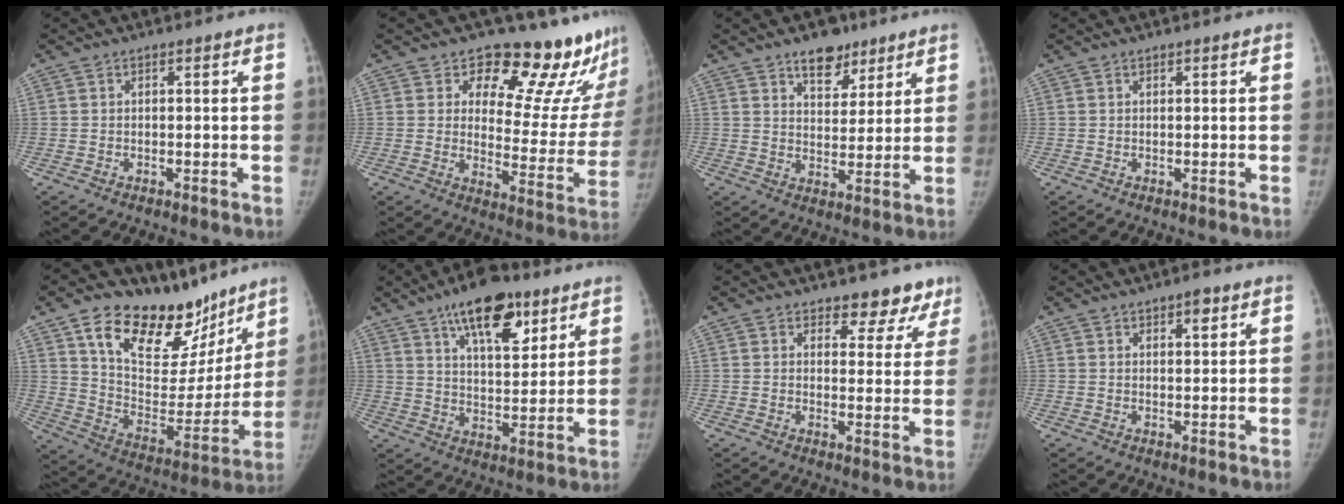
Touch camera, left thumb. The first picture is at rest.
{"total": 19.2, "force": [15.9, 7.5, 7.6], "torque": [-0.034, -0.129, 0.190]}
{"total": 8.3, "force": [5.7, 4.6, 3.9], "torque": [-0.025, -0.034, 0.091]}
{"total": 0.0}
{"total": 24.9, "force": [17.0, 13.1, 12.7], "torque": [-0.142, -0.073, 0.279]}
{"total": 15.9, "force": [9.6, 6.9, 10.6], "torque": [-0.127, -0.044, 0.154]}
{"total": 7.6, "force": [6.3, 3.9, 1.9], "torque": [0.024, -0.036, 0.067]}
{"total": 4.4, "force": [2.1, 1.7, 3.5], "torque": [-0.039, -0.006, 0.028]}